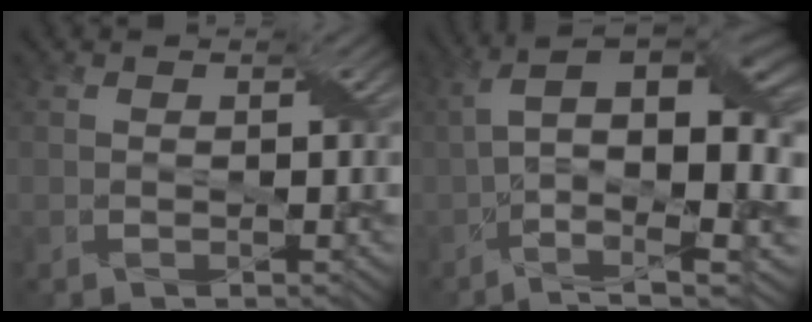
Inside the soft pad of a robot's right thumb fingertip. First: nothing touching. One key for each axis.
{"total": 14.0, "fx": -0.7, "fy": 5.3, "fz": 13.0, "tx": -0.247, "ty": -0.003, "tz": -0.004}